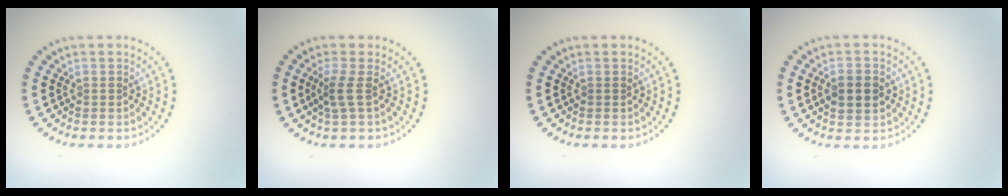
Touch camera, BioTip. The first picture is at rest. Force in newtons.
{"total": 1.7, "press": 1.1, "slide": 1.3}
{"total": 0.0}
{"total": 3.5, "press": 3.5, "slide": 0.2}